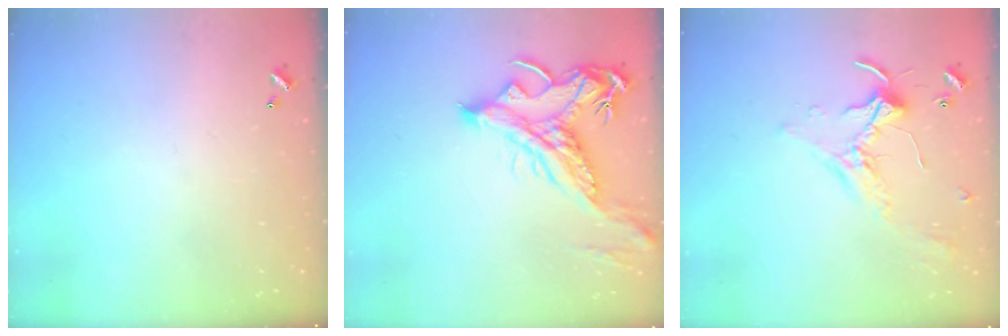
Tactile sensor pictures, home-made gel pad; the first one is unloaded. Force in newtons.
{"total": 5.0, "press": 4.6, "slide": 1.8}
{"total": 1.8, "press": 1.8, "slide": 0.2}